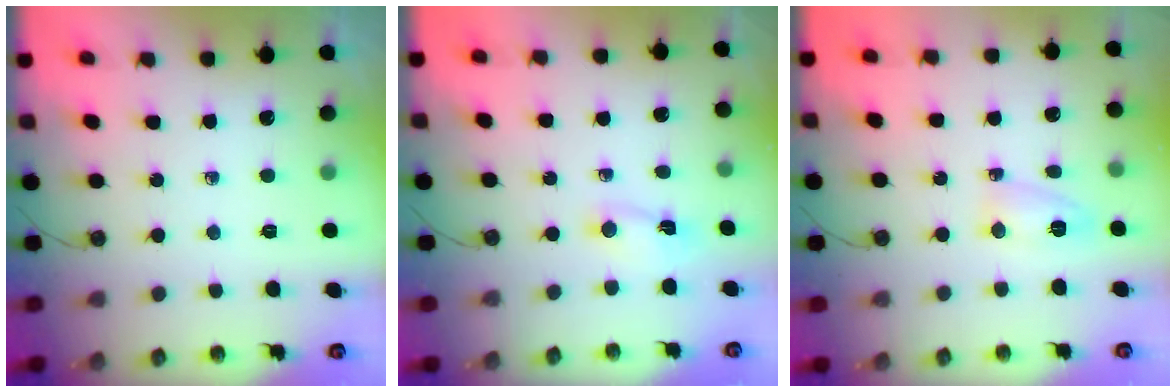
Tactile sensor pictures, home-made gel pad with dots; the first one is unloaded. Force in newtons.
{"total": 1.4, "press": 1.4, "slide": 0.3}
{"total": 4.0, "press": 3.7, "slide": 1.7}